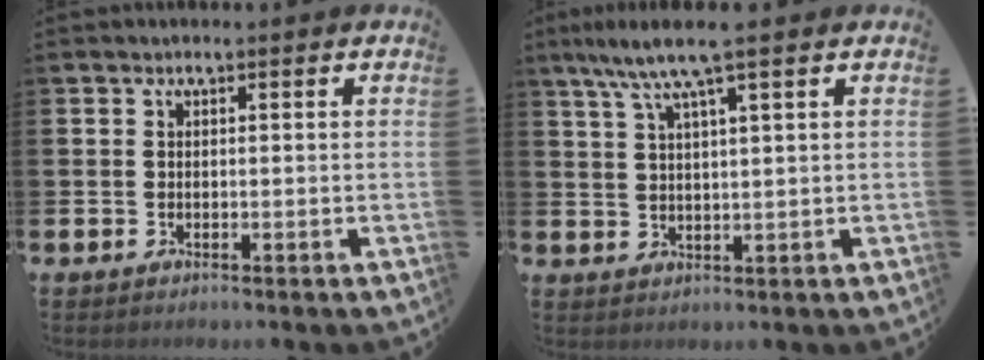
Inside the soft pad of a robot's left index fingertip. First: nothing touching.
{"total": 6.3, "force": [4.6, 0.6, 4.3], "torque": [-0.095, -0.006, 0.080]}